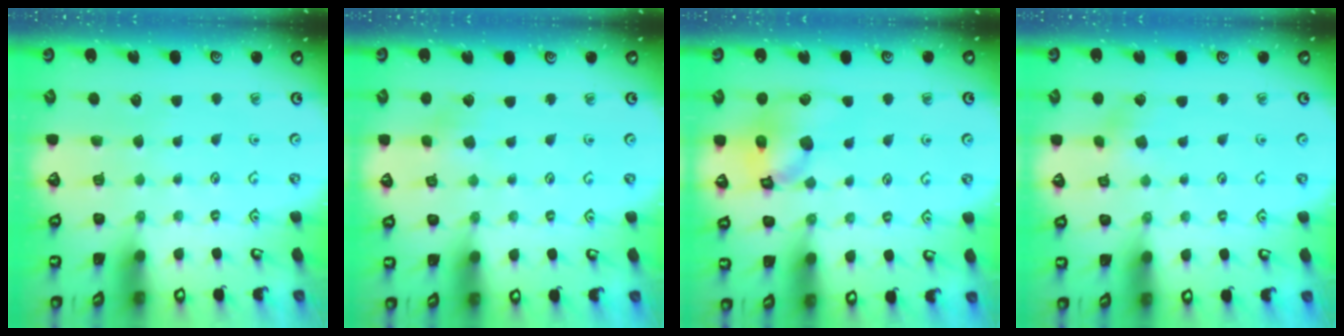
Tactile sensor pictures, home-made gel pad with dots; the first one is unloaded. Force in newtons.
{"total": 2.3, "press": 2.3, "slide": 0.4}
{"total": 13.5, "press": 13.4, "slide": 2.0}
{"total": 3.1, "press": 3.1, "slide": 0.5}